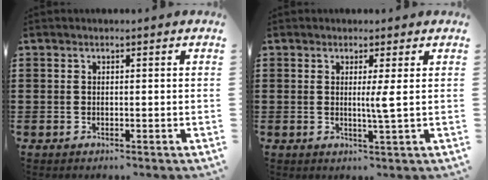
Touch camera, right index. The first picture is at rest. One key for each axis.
{"total": 2.9, "fx": 0.5, "fy": -0.8, "fz": 2.7, "tx": -0.052, "ty": -0.010, "tz": 0.004}